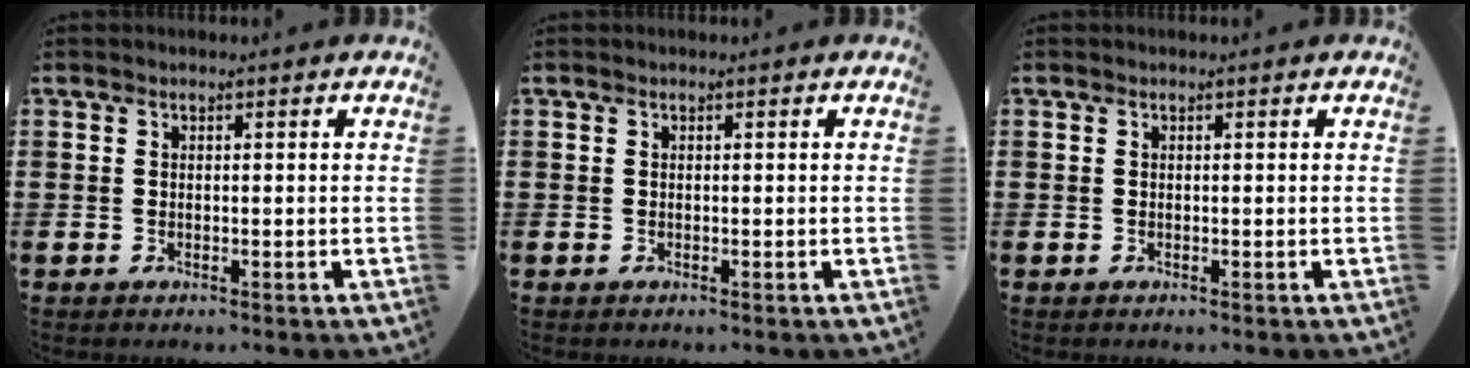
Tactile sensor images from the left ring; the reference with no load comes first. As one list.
[{"total": 0.0}, {"total": 0.0}]